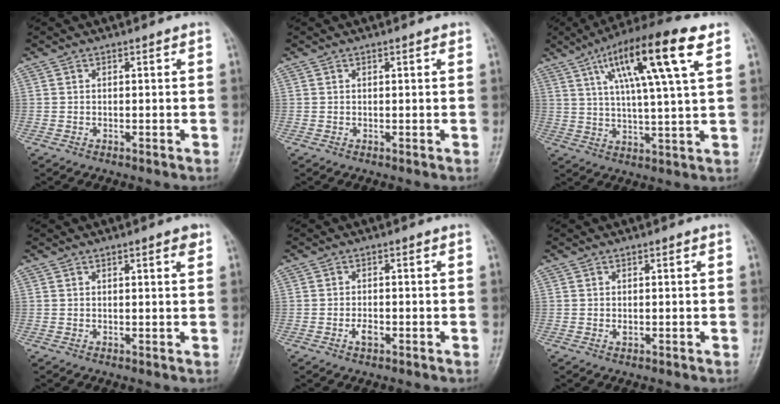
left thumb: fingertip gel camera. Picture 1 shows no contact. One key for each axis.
{"total": 0.8, "fx": 0.4, "fy": 0.2, "fz": 0.7, "tx": -0.010, "ty": 0.000, "tz": 0.005}
{"total": 17.2, "fx": 7.6, "fy": 2.7, "fz": 15.2, "tx": -0.257, "ty": -0.006, "tz": 0.124}
{"total": 2.2, "fx": 1.2, "fy": 0.5, "fz": 1.8, "tx": -0.021, "ty": -0.004, "tz": 0.015}
{"total": 2.0, "fx": -0.9, "fy": 1.1, "fz": 1.5, "tx": -0.024, "ty": 0.003, "tz": -0.017}
{"total": 0.9, "fx": 0.1, "fy": 0.6, "fz": 0.7, "tx": -0.008, "ty": 0.000, "tz": 0.002}